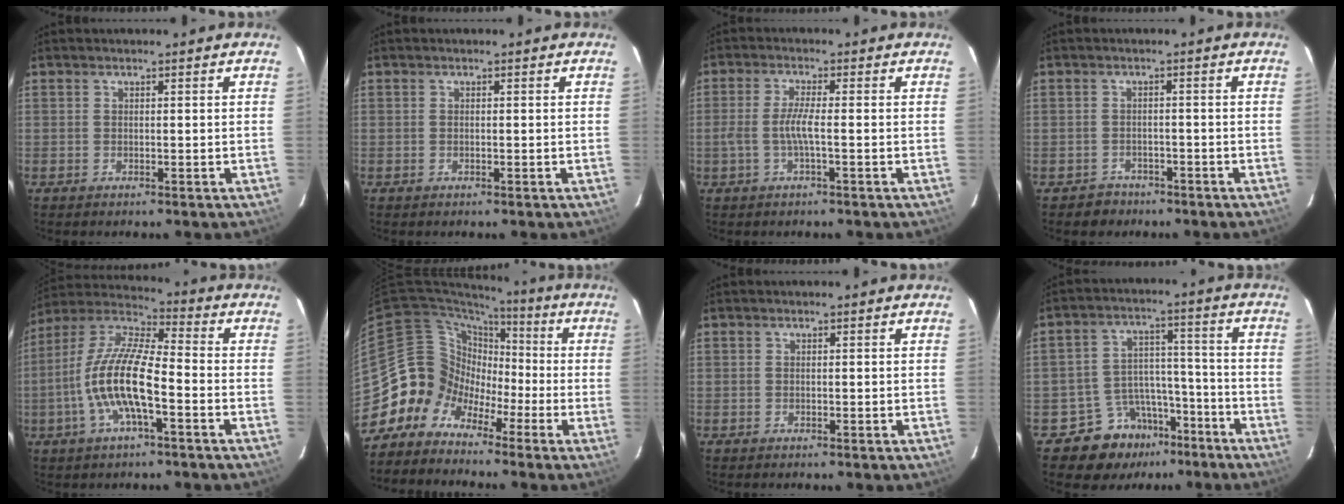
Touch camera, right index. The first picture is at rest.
{"total": 0.0}
{"total": 4.1, "force": [-1.1, 0.0, 3.9], "torque": [-0.086, 0.000, -0.021]}
{"total": 3.5, "force": [-2.2, 2.6, -0.4], "torque": [-0.001, 0.018, -0.034]}
{"total": 14.4, "force": [-4.3, 3.9, 13.1], "torque": [-0.265, 0.001, -0.089]}
{"total": 9.7, "force": [-4.9, 8.3, 0.5], "torque": [-0.019, 0.048, -0.112]}
{"total": 0.0}
{"total": 10.3, "force": [-7.5, 6.9, 1.4], "torque": [-0.033, 0.049, -0.110]}